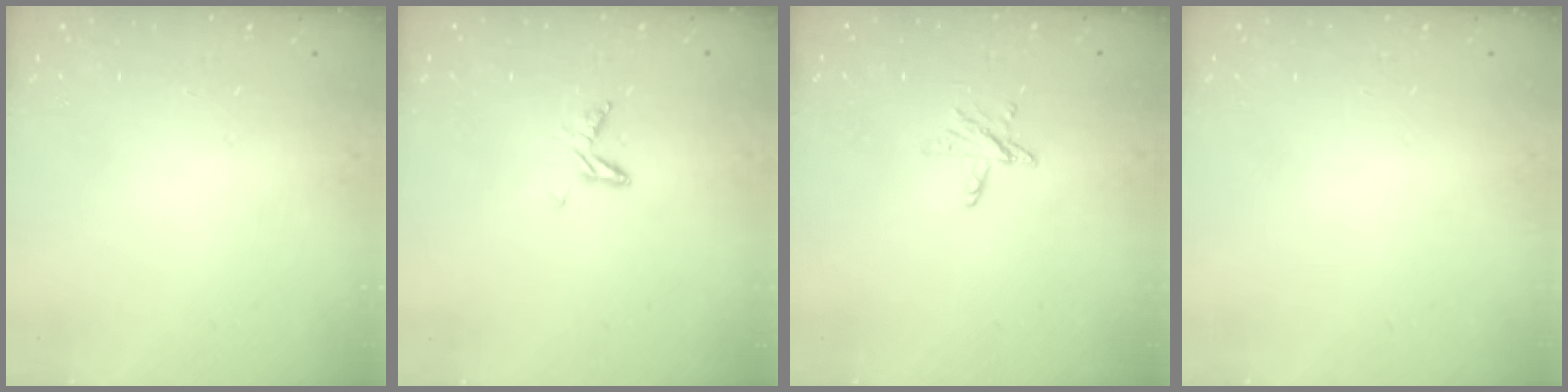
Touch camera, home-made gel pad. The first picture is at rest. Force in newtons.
{"total": 7.0, "press": 6.9, "slide": 0.7}
{"total": 4.7, "press": 4.7, "slide": 0.4}
{"total": 0.0}